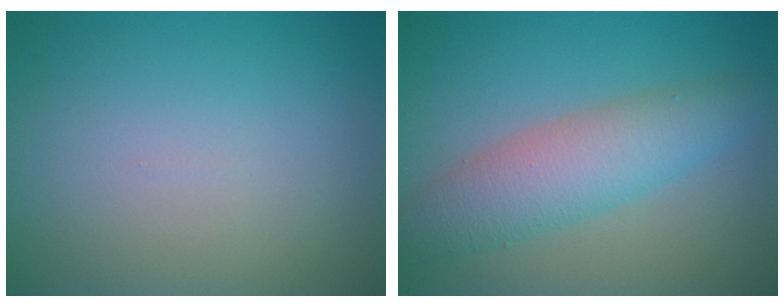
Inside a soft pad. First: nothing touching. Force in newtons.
{"total": 5.3, "press": 5.3, "slide": 0.1}